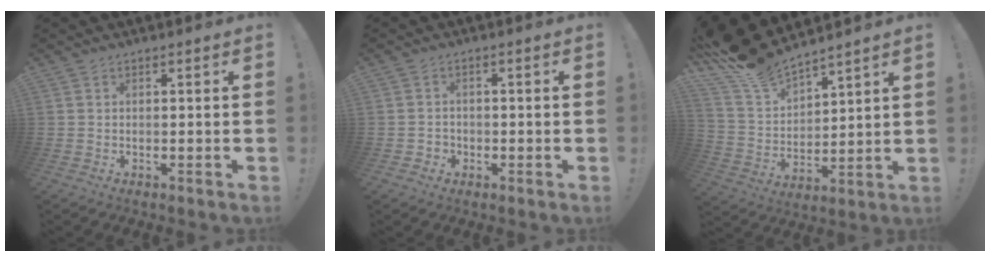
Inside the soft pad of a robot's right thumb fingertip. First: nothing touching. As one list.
[{"total": 2.2, "force": [-0.7, 2.0, 0.7], "torque": [-0.002, -0.004, -0.015]}, {"total": 12.1, "force": [11.3, 2.8, 3.1], "torque": [-0.085, -0.098, 0.206]}]